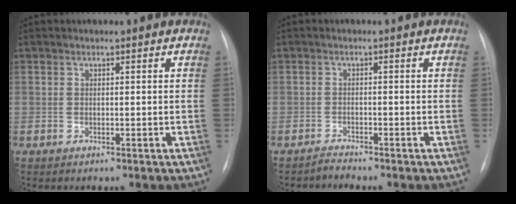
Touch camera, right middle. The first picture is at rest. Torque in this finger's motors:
{"motor_torque": [-0.36, -0.43, 0.00, -0.01]}